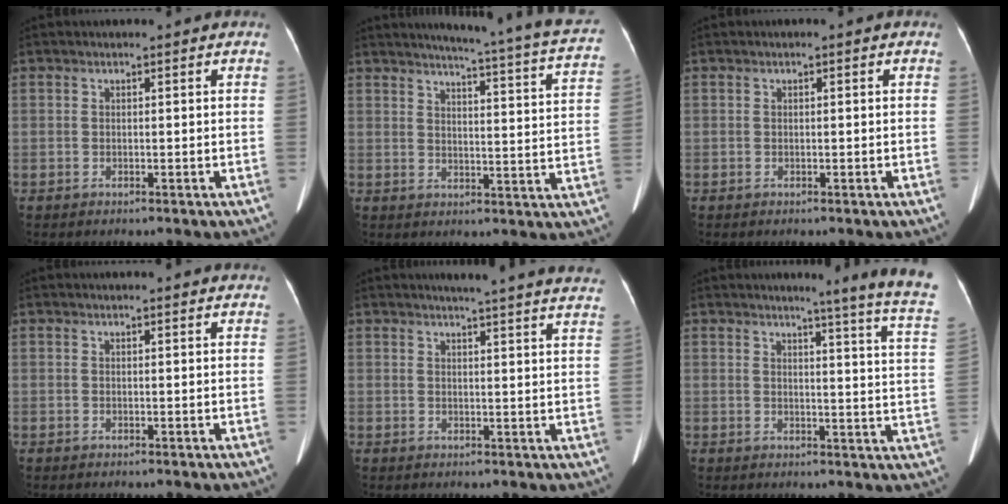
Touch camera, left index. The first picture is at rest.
{"total": 21.1, "force": [19.2, 0.0, 8.8], "torque": [-0.116, -0.068, 0.214]}
{"total": 0.0}
{"total": 5.8, "force": [5.5, 0.8, 1.7], "torque": [-0.021, 0.017, 0.053]}
{"total": 18.9, "force": [17.7, 0.0, 6.7], "torque": [-0.085, -0.049, 0.196]}
{"total": 13.3, "force": [11.7, -2.3, 6.0], "torque": [-0.074, -0.087, 0.114]}